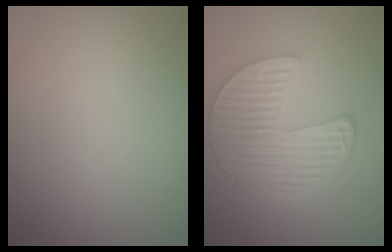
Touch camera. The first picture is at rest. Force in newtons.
{"total": 6.3, "press": 4.6, "slide": 4.4}